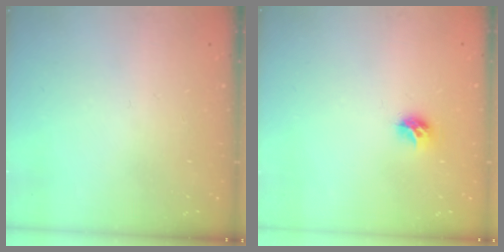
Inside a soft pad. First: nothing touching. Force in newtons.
{"total": 7.5, "press": 7.4, "slide": 0.7}